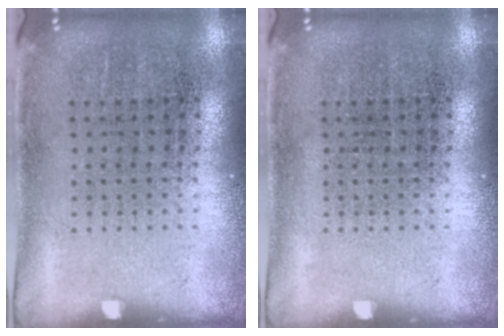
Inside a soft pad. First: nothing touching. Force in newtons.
{"total": 0.0}